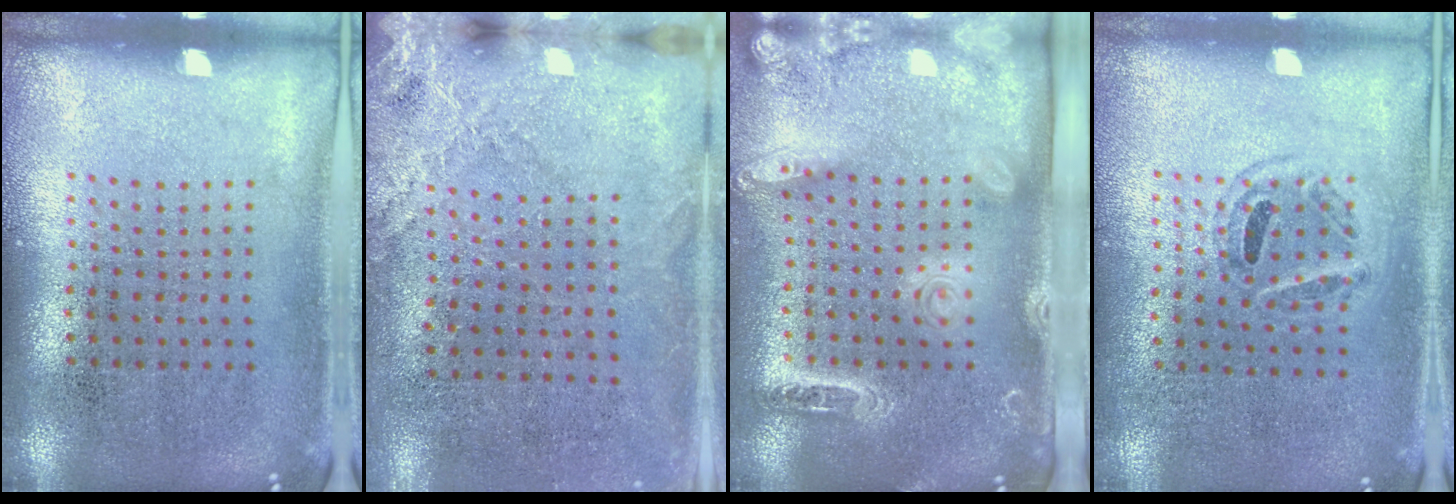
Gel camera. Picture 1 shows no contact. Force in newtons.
{"total": 2.6, "press": 2.3, "slide": 1.1}
{"total": 2.5, "press": 2.0, "slide": 1.5}
{"total": 0.9, "press": 0.8, "slide": 0.4}